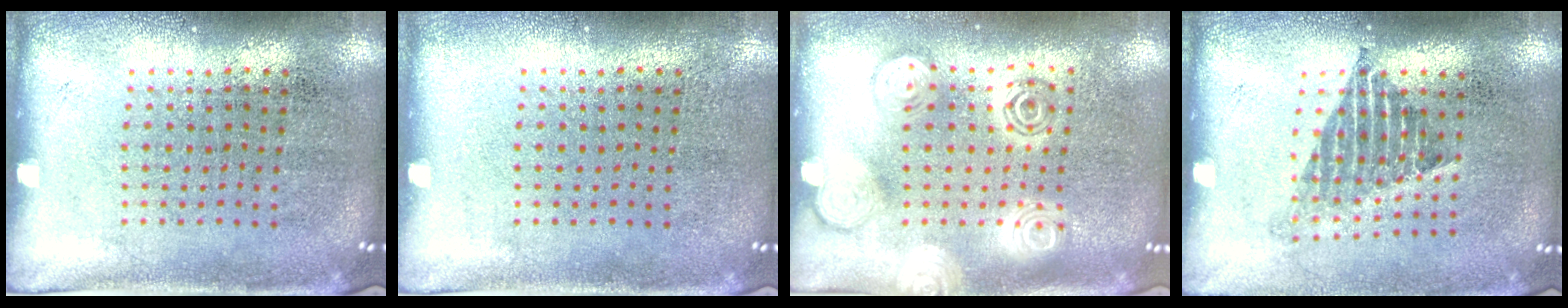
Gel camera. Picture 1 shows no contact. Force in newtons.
{"total": 0.0}
{"total": 2.8, "press": 2.8, "slide": 0.3}
{"total": 1.3, "press": 1.0, "slide": 0.9}